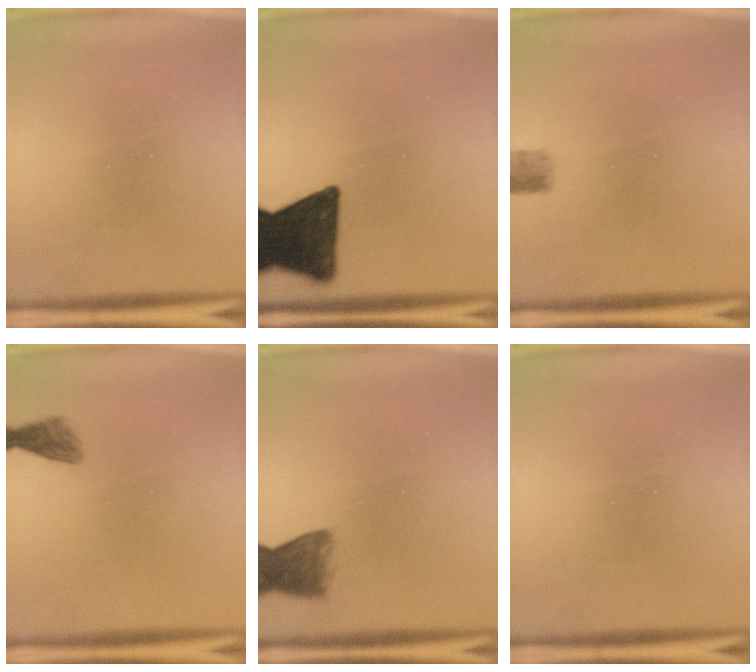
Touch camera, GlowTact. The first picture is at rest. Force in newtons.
{"total": 14.8}
{"total": 2.2}
{"total": 1.9}
{"total": 4.6}
{"total": 0.0}